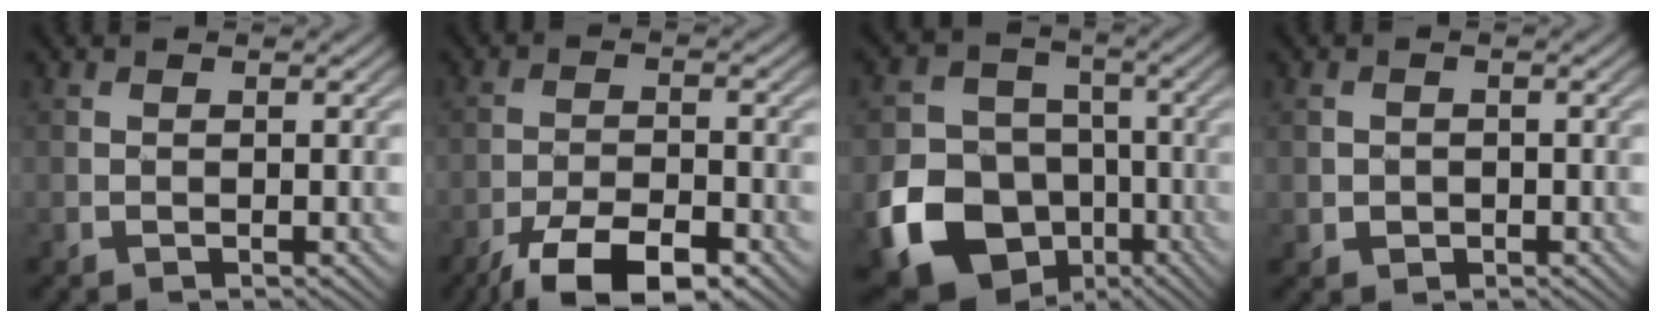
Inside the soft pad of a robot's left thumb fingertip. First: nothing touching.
{"total": 9.3, "force": [-6.4, 3.1, 6.0], "torque": [-0.104, -0.003, -0.115]}
{"total": 18.3, "force": [-7.6, 15.0, 7.1], "torque": [-0.177, -0.064, -0.142]}
{"total": 1.5, "force": [-0.3, 1.5, 0.4], "torque": [-0.006, -0.008, -0.008]}